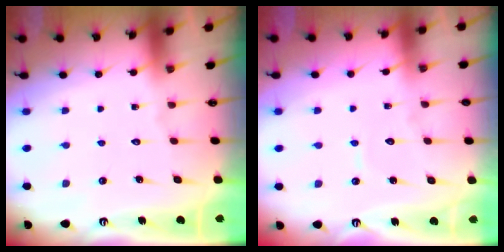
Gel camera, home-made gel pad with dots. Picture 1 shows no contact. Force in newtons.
{"total": 3.9, "press": 3.9, "slide": 0.2}